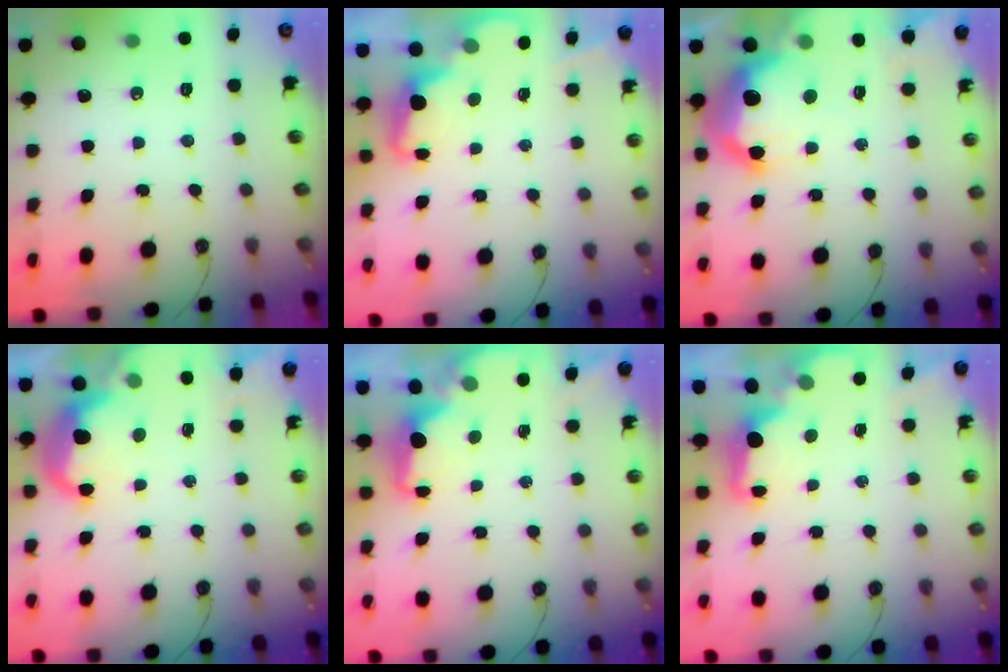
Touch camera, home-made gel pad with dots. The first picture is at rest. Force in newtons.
{"total": 2.4, "press": 2.3, "slide": 0.5}
{"total": 19.1, "press": 19.0, "slide": 1.3}
{"total": 7.7, "press": 7.7, "slide": 0.7}
{"total": 2.1, "press": 1.9, "slide": 0.8}
{"total": 2.2, "press": 2.1, "slide": 0.7}